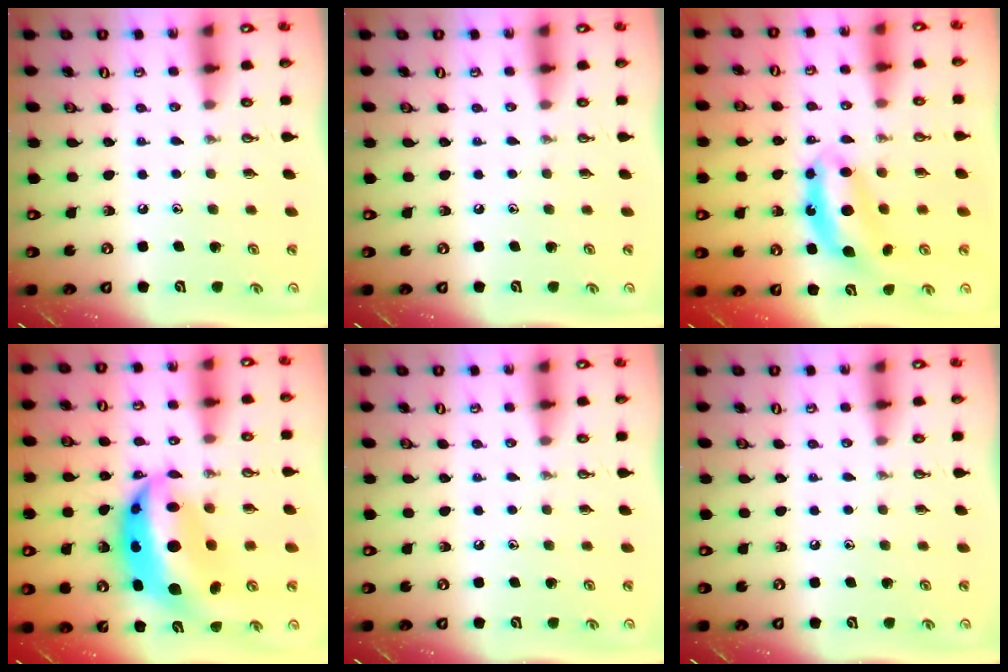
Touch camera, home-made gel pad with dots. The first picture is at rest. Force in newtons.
{"total": 0.0}
{"total": 6.8, "press": 6.8, "slide": 0.6}
{"total": 17.0, "press": 16.9, "slide": 1.6}
{"total": 0.0}
{"total": 0.0}